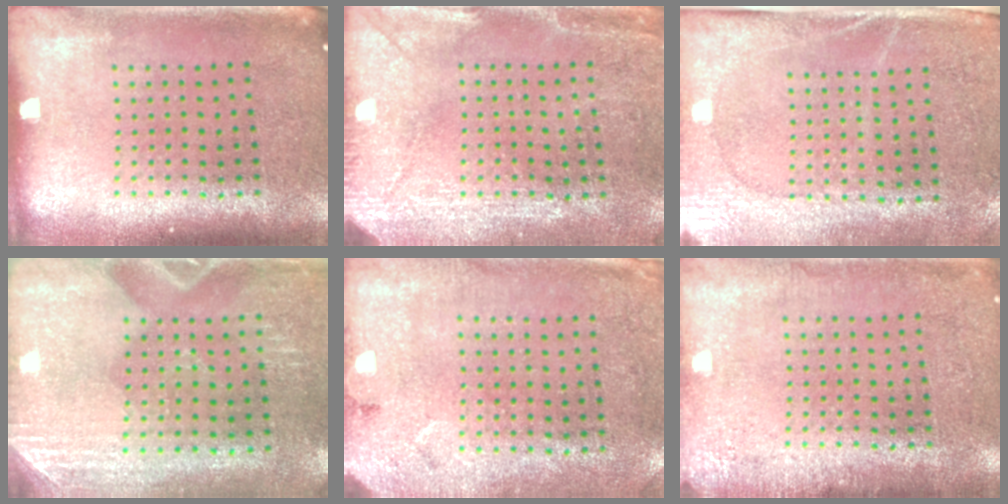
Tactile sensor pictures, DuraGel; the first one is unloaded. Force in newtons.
{"total": 3.0, "press": 2.8, "slide": 1.0}
{"total": 2.7, "press": 2.3, "slide": 1.5}
{"total": 2.8, "press": 2.5, "slide": 1.3}
{"total": 2.7, "press": 2.2, "slide": 1.6}
{"total": 2.3, "press": 2.2, "slide": 0.3}